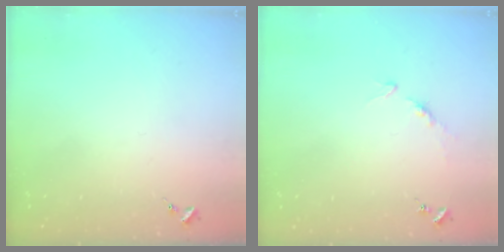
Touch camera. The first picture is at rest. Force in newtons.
{"total": 4.9, "press": 4.8, "slide": 0.6}